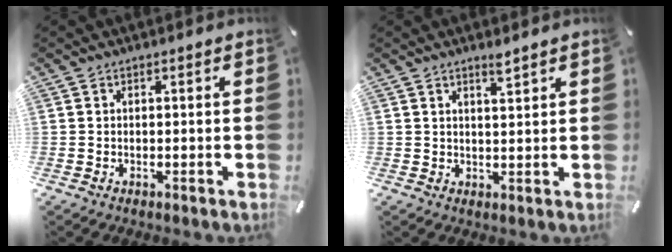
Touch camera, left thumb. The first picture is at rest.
{"total": 2.6, "force": [2.2, 0.1, 1.4], "torque": [-0.023, -0.010, 0.037]}